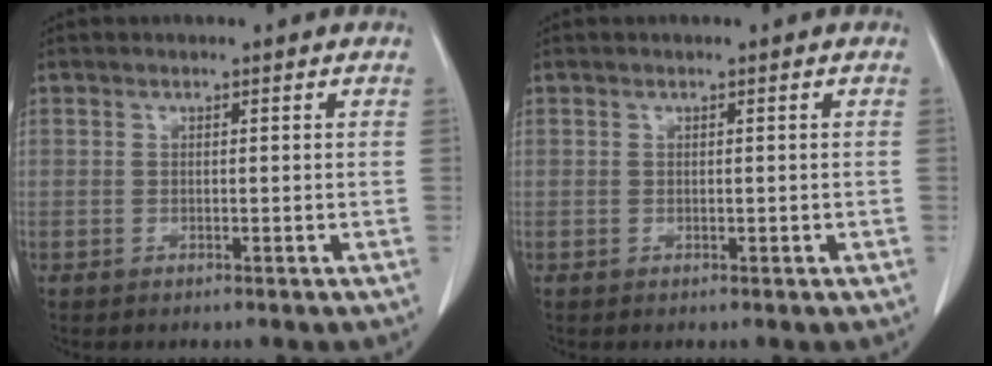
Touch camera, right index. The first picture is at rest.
{"total": 0.0}